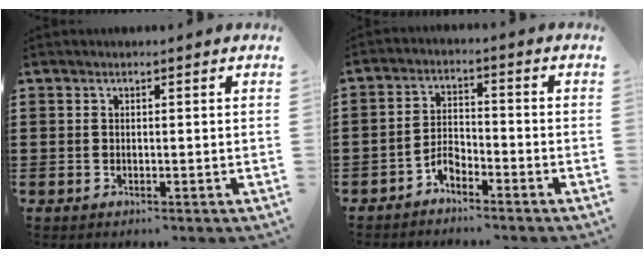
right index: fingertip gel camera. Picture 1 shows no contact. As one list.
[{"total": 3.1, "force": [-2.6, 1.3, 1.2], "torque": [-0.027, 0.009, -0.053]}]